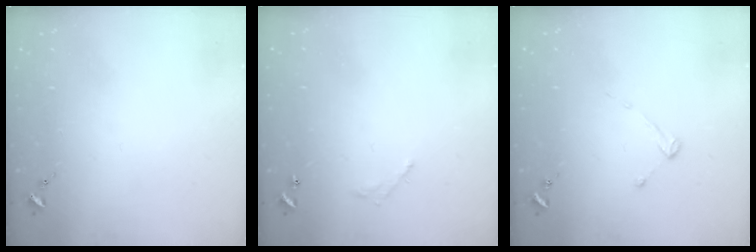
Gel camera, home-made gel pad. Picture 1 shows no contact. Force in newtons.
{"total": 4.3, "press": 4.3, "slide": 0.2}
{"total": 2.7, "press": 2.7, "slide": 0.3}